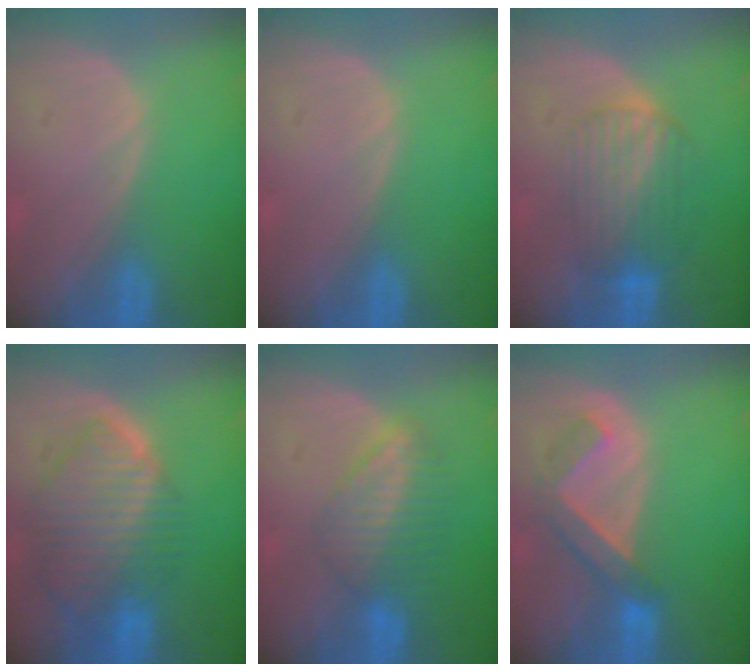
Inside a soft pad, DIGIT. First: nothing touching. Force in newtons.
{"total": 0.0}
{"total": 6.6, "press": 6.3, "slide": 1.8}
{"total": 10.0, "press": 8.5, "slide": 5.2}
{"total": 6.5, "press": 5.9, "slide": 2.7}
{"total": 5.1, "press": 5.1, "slide": 0.6}